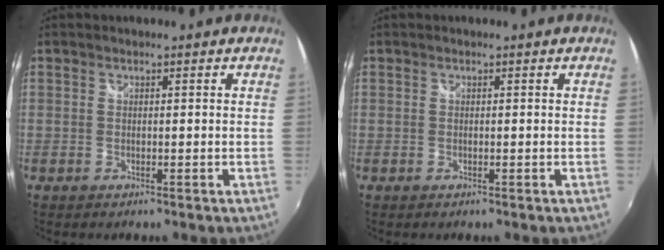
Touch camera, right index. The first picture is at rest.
{"total": 0.0}